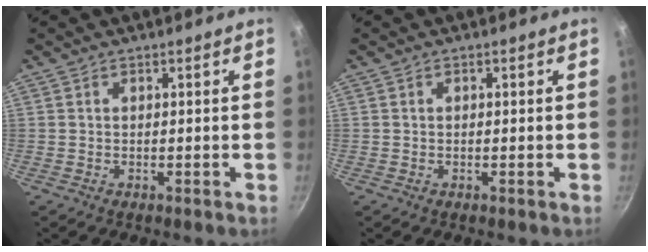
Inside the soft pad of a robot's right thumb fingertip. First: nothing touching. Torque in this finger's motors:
{"motor_torque": [-0.05, -0.26, -0.40, 0.07, 0.03]}